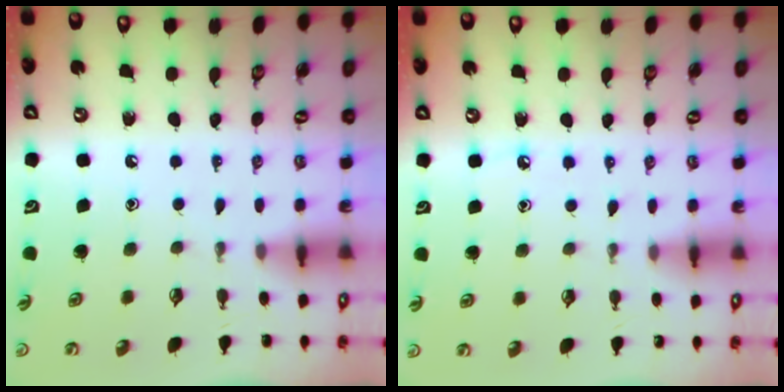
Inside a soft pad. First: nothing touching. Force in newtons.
{"total": 6.2, "press": 6.2, "slide": 0.7}